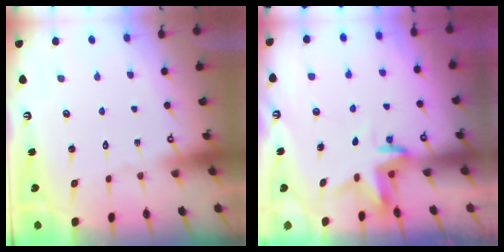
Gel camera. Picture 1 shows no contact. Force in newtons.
{"total": 3.5, "press": 3.5, "slide": 0.2}